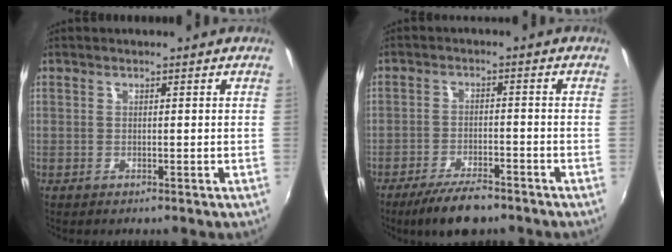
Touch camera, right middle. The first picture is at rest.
{"total": 8.1, "force": [-6.3, 2.4, 4.4], "torque": [-0.103, -0.011, -0.105]}